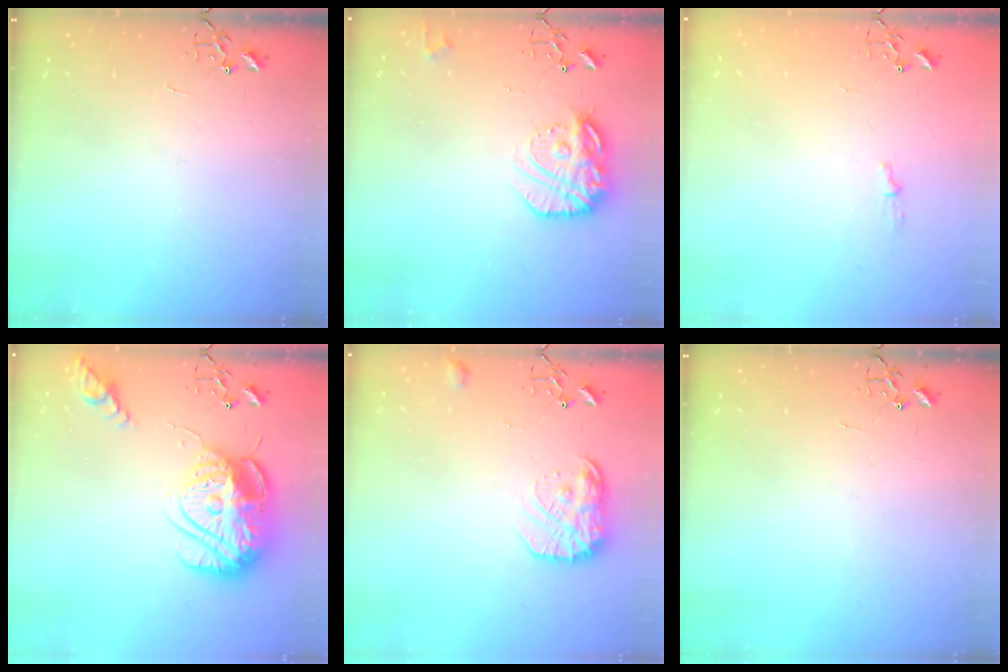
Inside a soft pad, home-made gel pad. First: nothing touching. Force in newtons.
{"total": 17.4, "press": 17.3, "slide": 1.2}
{"total": 3.8, "press": 3.7, "slide": 0.5}
{"total": 24.2, "press": 24.1, "slide": 2.0}
{"total": 14.3, "press": 14.3, "slide": 0.9}
{"total": 0.0}